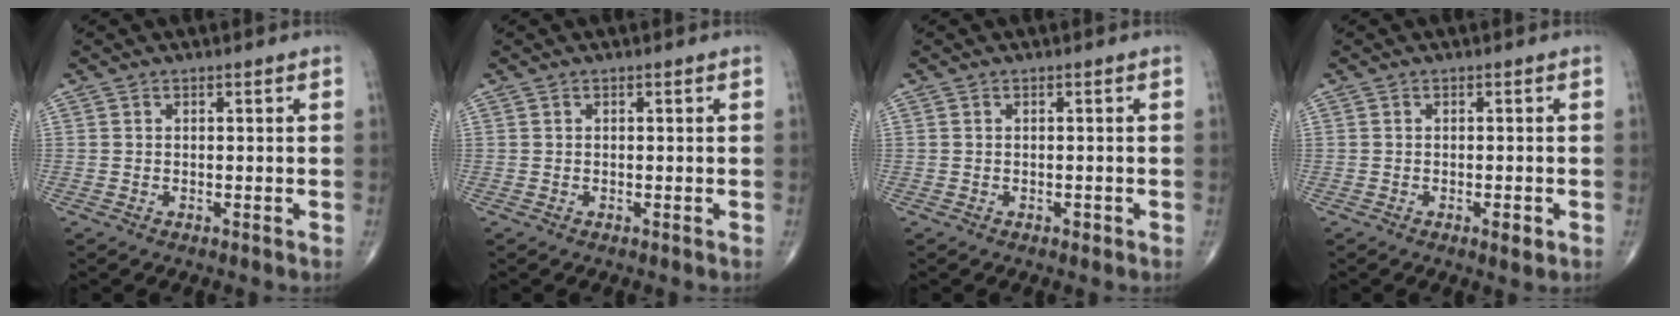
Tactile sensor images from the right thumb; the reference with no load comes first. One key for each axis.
{"total": 0.0}
{"total": 0.6, "fx": -0.3, "fy": 0.4, "fz": 0.3, "tx": -0.005, "ty": 0.000, "tz": -0.005}
{"total": 2.0, "fx": -0.8, "fy": 0.7, "fz": 1.7, "tx": -0.026, "ty": -0.003, "tz": -0.011}